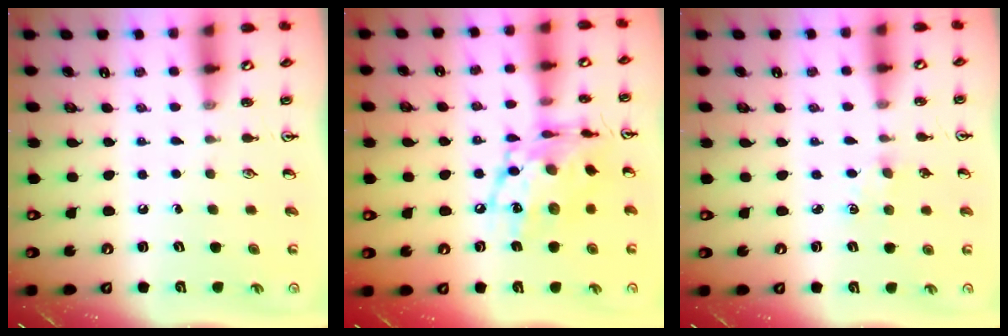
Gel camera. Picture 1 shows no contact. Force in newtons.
{"total": 15.5, "press": 15.4, "slide": 1.0}
{"total": 2.9, "press": 2.9, "slide": 0.3}